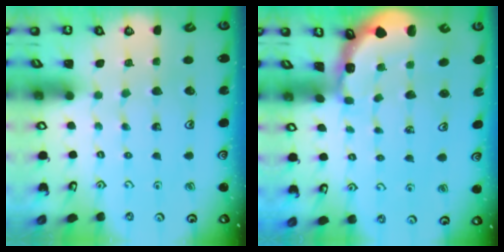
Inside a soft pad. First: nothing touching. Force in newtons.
{"total": 1.3, "press": 1.3, "slide": 0.2}